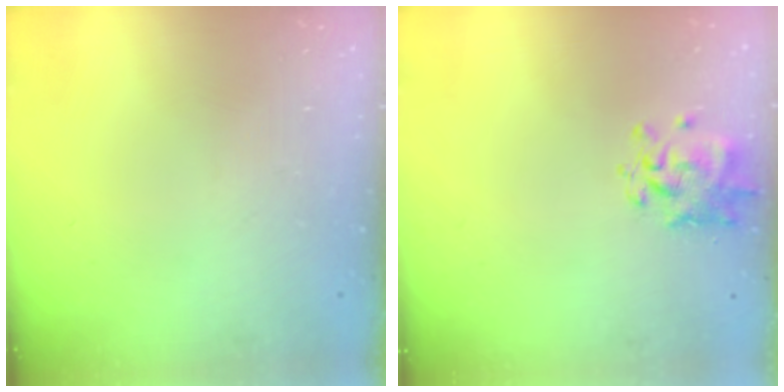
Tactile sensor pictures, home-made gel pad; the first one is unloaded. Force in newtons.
{"total": 1.3, "press": 1.2, "slide": 0.4}